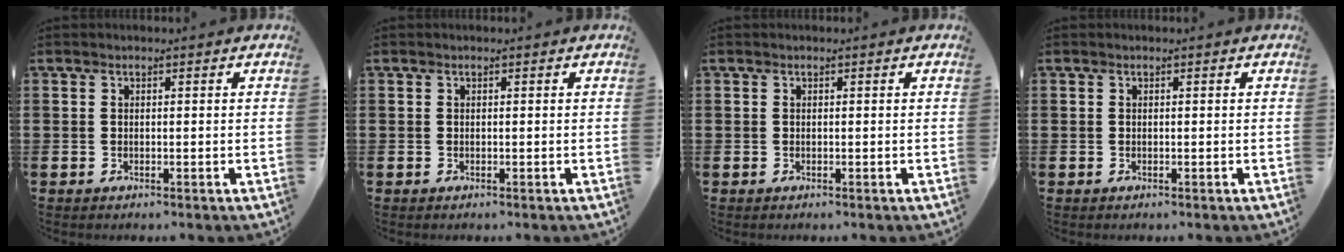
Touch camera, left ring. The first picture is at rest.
{"total": 0.0}
{"total": 0.0}
{"total": 0.0}